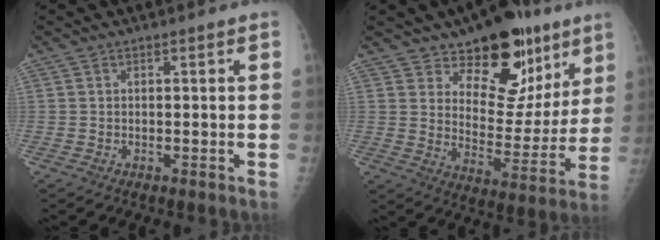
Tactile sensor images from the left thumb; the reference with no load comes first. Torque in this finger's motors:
{"motor_torque": [0.39, 0.46, -0.25, -0.39, 0.05]}